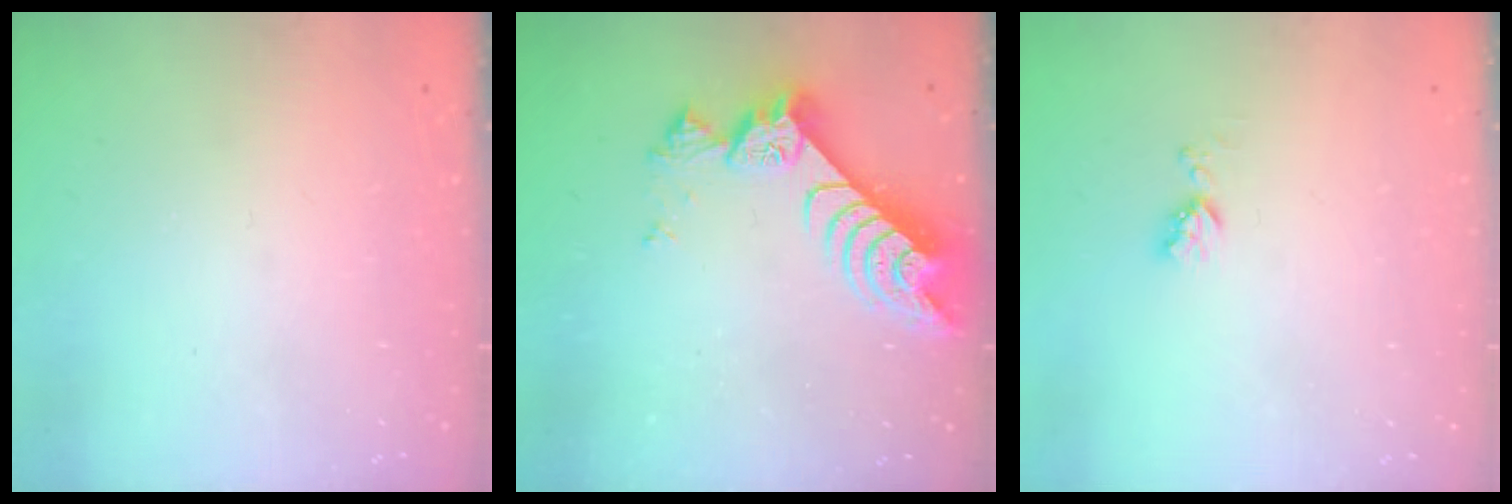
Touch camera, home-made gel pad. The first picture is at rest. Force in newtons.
{"total": 8.3, "press": 8.2, "slide": 1.0}
{"total": 3.7, "press": 3.7, "slide": 0.6}